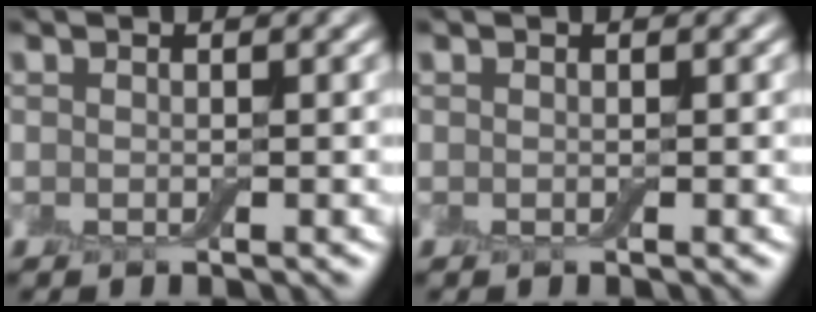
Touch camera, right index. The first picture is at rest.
{"total": 0.0}